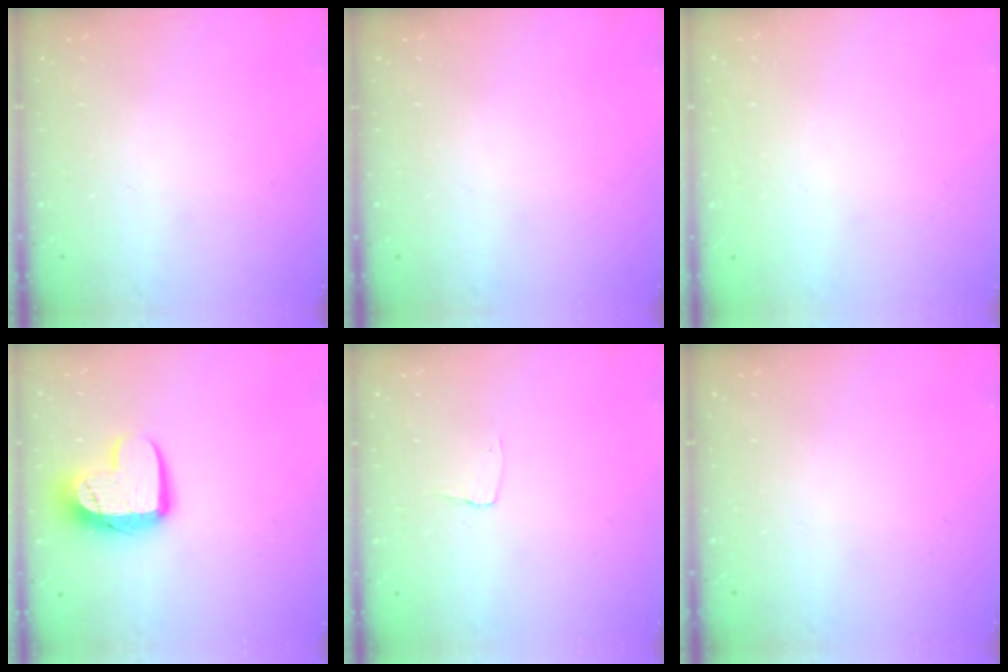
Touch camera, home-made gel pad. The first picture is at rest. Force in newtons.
{"total": 0.0}
{"total": 0.0}
{"total": 12.7, "press": 12.7, "slide": 1.0}
{"total": 2.9, "press": 2.9, "slide": 0.3}
{"total": 0.0}